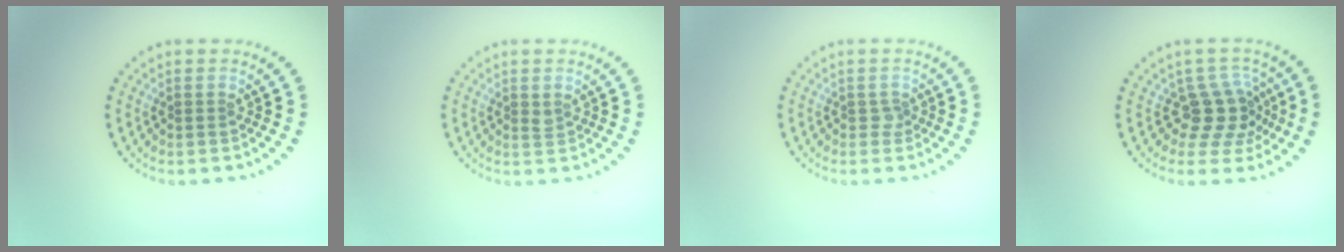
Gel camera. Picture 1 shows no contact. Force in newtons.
{"total": 0.6, "press": 0.5, "slide": 0.3}
{"total": 0.7, "press": 0.5, "slide": 0.4}
{"total": 3.8, "press": 3.0, "slide": 2.4}